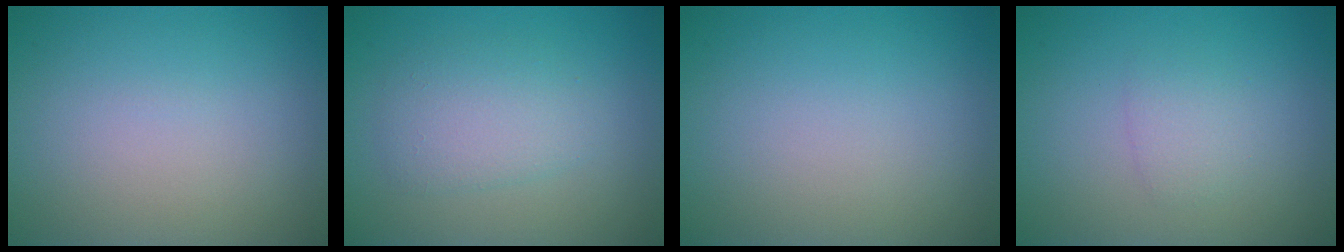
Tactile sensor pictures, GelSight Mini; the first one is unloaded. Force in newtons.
{"total": 3.0, "press": 3.0, "slide": 0.1}
{"total": 0.0}
{"total": 1.4, "press": 1.4, "slide": 0.1}